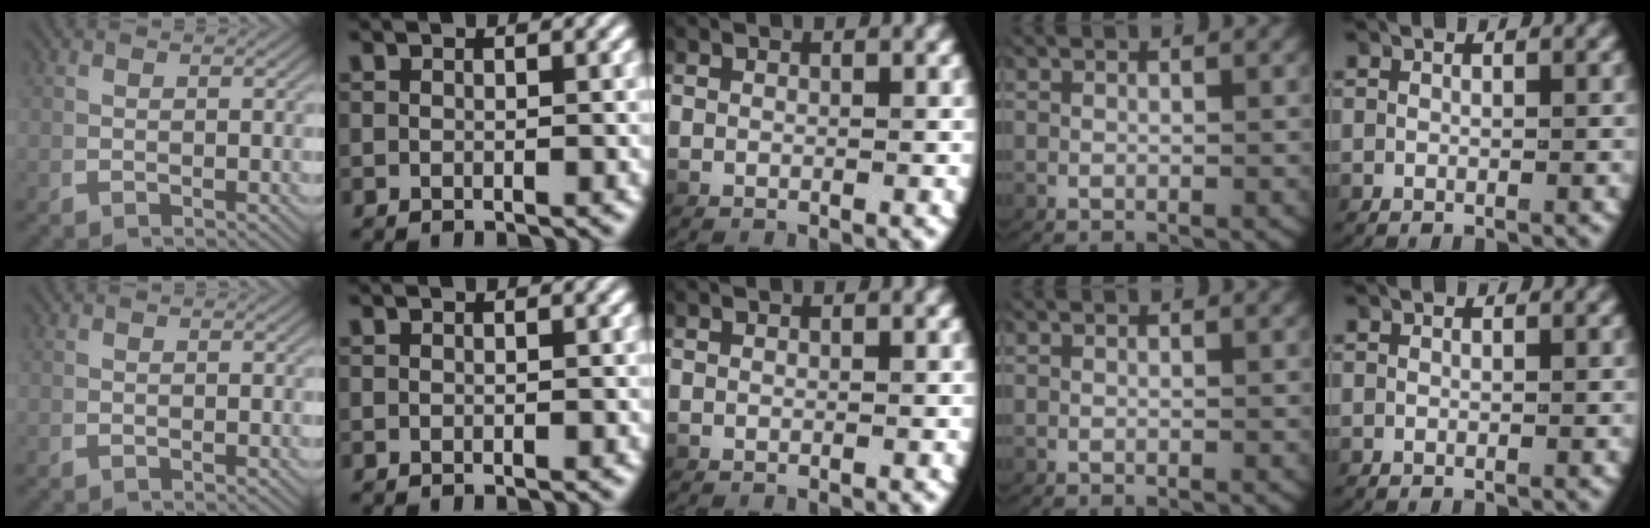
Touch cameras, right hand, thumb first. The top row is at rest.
{}